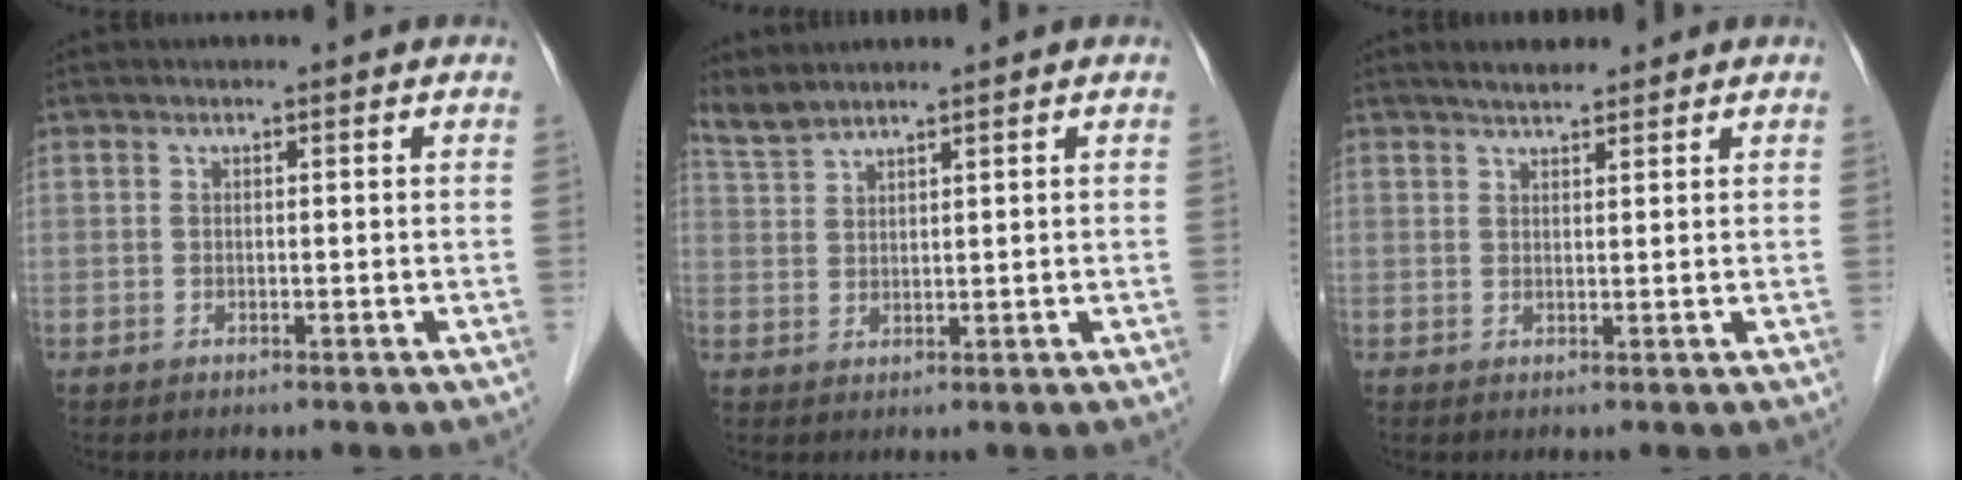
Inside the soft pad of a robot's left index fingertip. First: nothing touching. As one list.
[{"total": 3.0, "force": [2.9, -0.2, 0.6], "torque": [-0.023, 0.012, 0.069]}, {"total": 2.9, "force": [2.5, 0.8, 1.2], "torque": [-0.022, 0.011, 0.041]}]